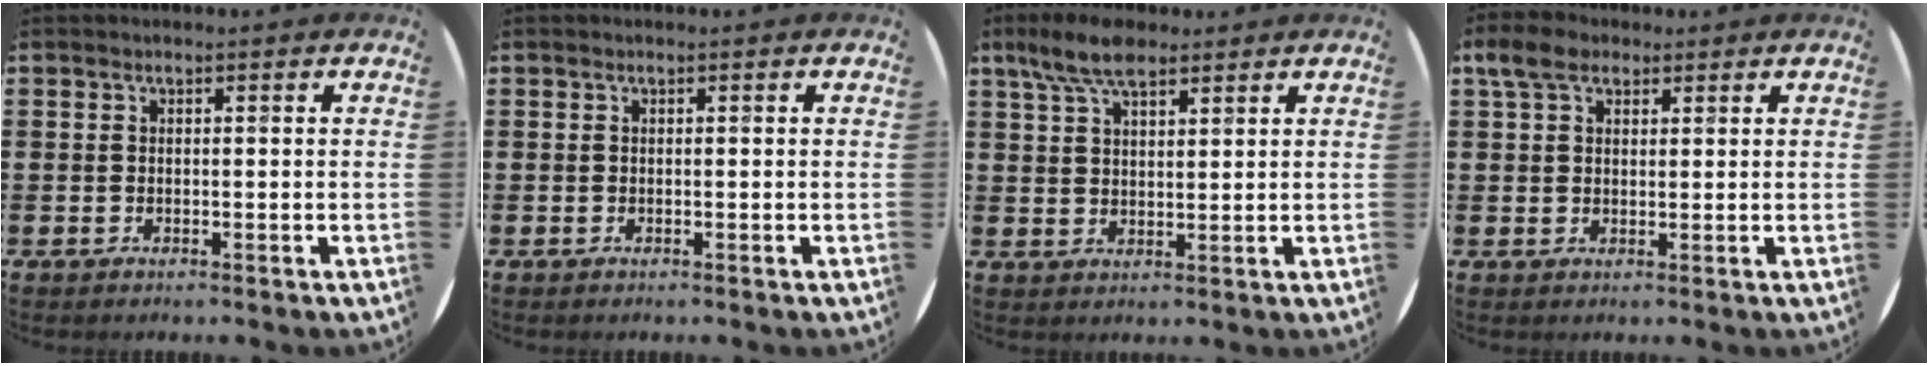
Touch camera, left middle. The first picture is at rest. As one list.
[{"total": 0.0}, {"total": 6.7, "force": [5.0, 2.7, 3.6], "torque": [-0.074, -0.005, 0.089]}, {"total": 4.6, "force": [3.0, 2.7, 2.2], "torque": [-0.044, 0.010, 0.054]}]